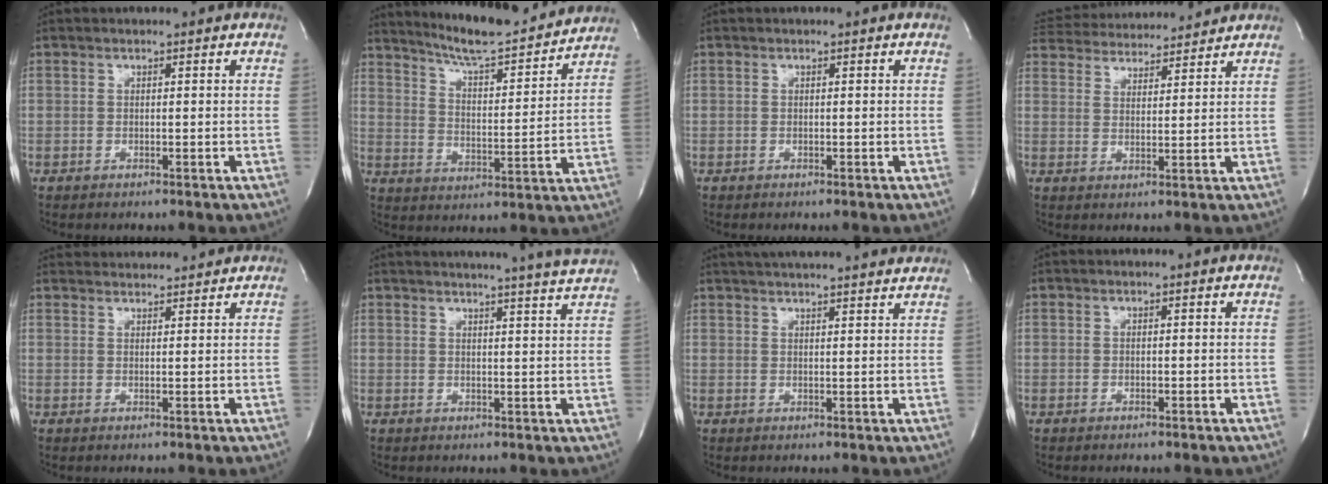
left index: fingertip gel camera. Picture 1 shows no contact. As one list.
[{"total": 16.7, "force": [15.4, 1.5, 6.3], "torque": [-0.103, -0.009, 0.228]}, {"total": 0.0}, {"total": 14.7, "force": [13.7, 2.9, 4.6], "torque": [-0.089, 0.038, 0.213]}, {"total": 7.2, "force": [7.1, 0.7, 0.9], "torque": [-0.017, 0.028, 0.100]}, {"total": 14.9, "force": [13.9, -1.8, 4.9], "torque": [-0.084, -0.047, 0.165]}, {"total": 17.2, "force": [15.9, 1.2, 6.6], "torque": [-0.108, 0.027, 0.210]}, {"total": 0.0}]